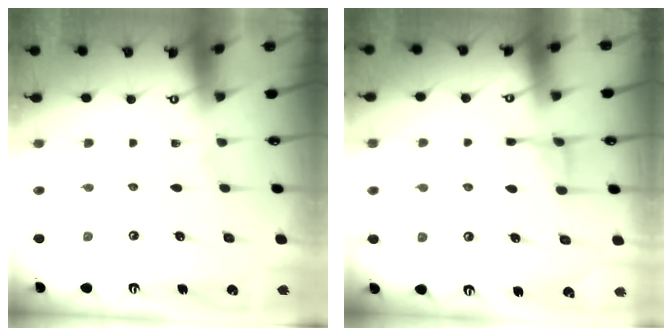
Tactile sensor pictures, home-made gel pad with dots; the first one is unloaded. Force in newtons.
{"total": 7.7, "press": 7.7, "slide": 0.4}